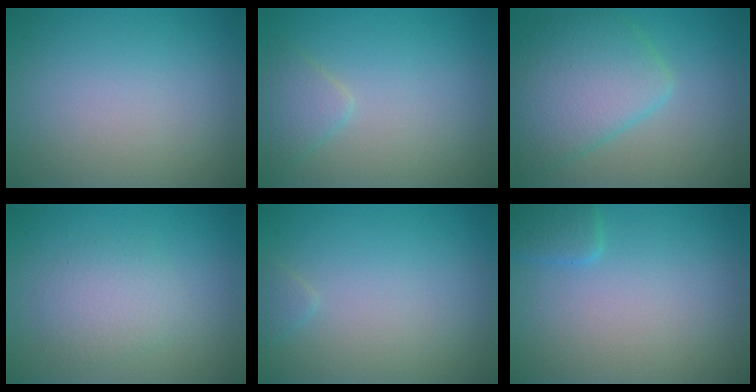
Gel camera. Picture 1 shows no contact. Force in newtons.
{"total": 1.9, "press": 1.9, "slide": 0.1}
{"total": 6.3, "press": 6.3, "slide": 0.1}
{"total": 2.4, "press": 2.4, "slide": 0.0}
{"total": 0.7, "press": 0.7, "slide": 0.1}
{"total": 1.4, "press": 1.4, "slide": 0.1}